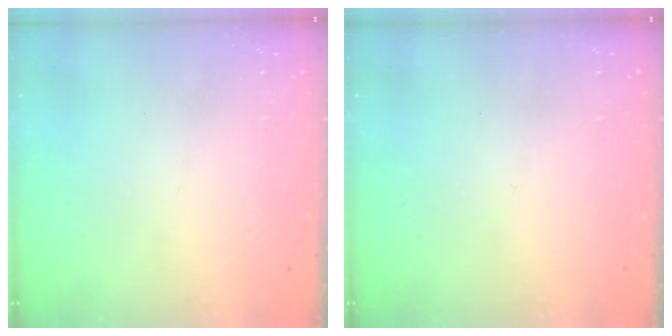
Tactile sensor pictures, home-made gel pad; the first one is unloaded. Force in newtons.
{"total": 0.0}